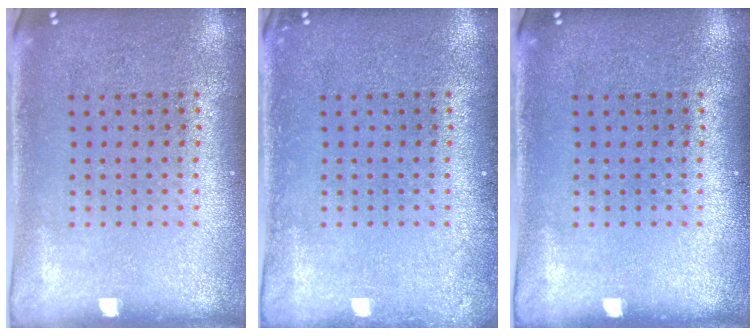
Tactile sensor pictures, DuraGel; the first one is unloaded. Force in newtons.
{"total": 0.8, "press": 0.8, "slide": 0.1}
{"total": 0.0}